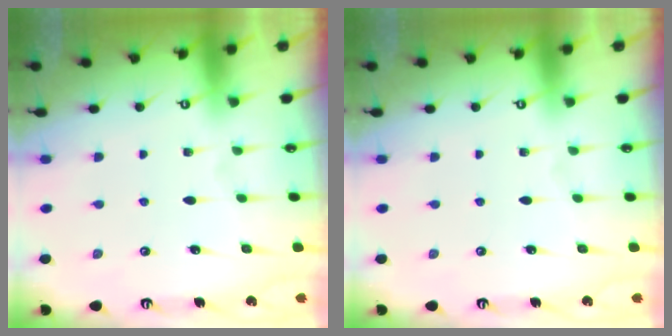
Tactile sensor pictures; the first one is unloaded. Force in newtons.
{"total": 0.0}